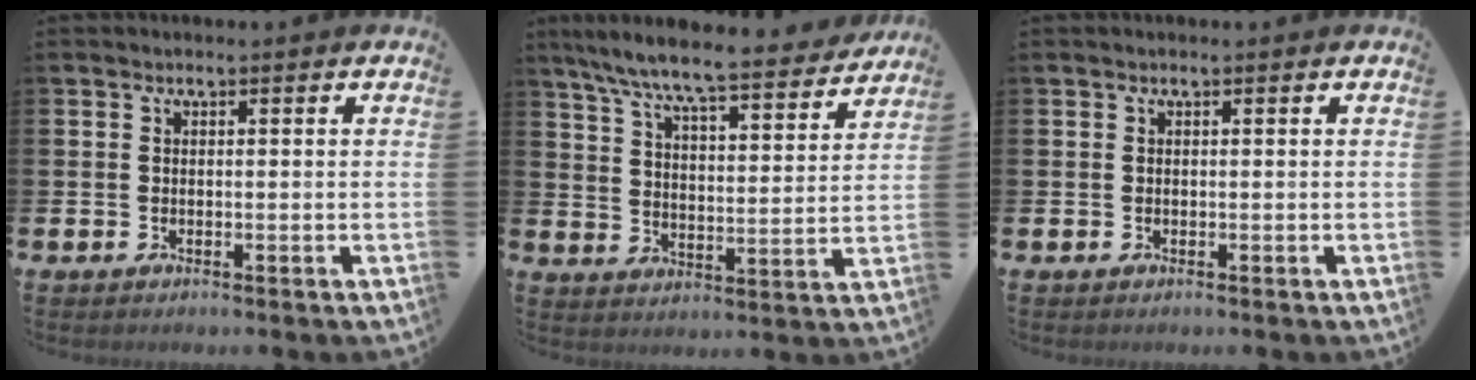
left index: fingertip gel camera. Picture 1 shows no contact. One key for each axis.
{"total": 8.7, "fx": 8.0, "fy": 0.6, "fz": 3.4, "tx": -0.087, "ty": -0.059, "tz": 0.133}
{"total": 0.0}